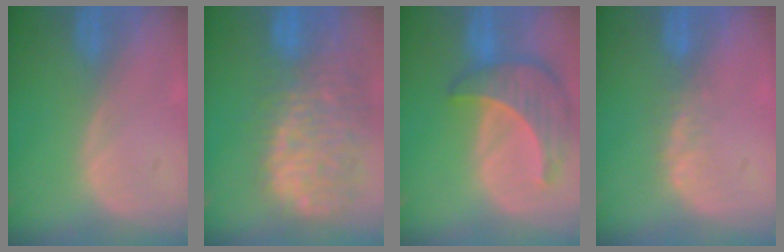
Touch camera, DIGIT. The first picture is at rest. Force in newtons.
{"total": 14.0, "press": 11.5, "slide": 8.0}
{"total": 8.9, "press": 8.0, "slide": 3.7}
{"total": 2.5, "press": 1.9, "slide": 1.5}